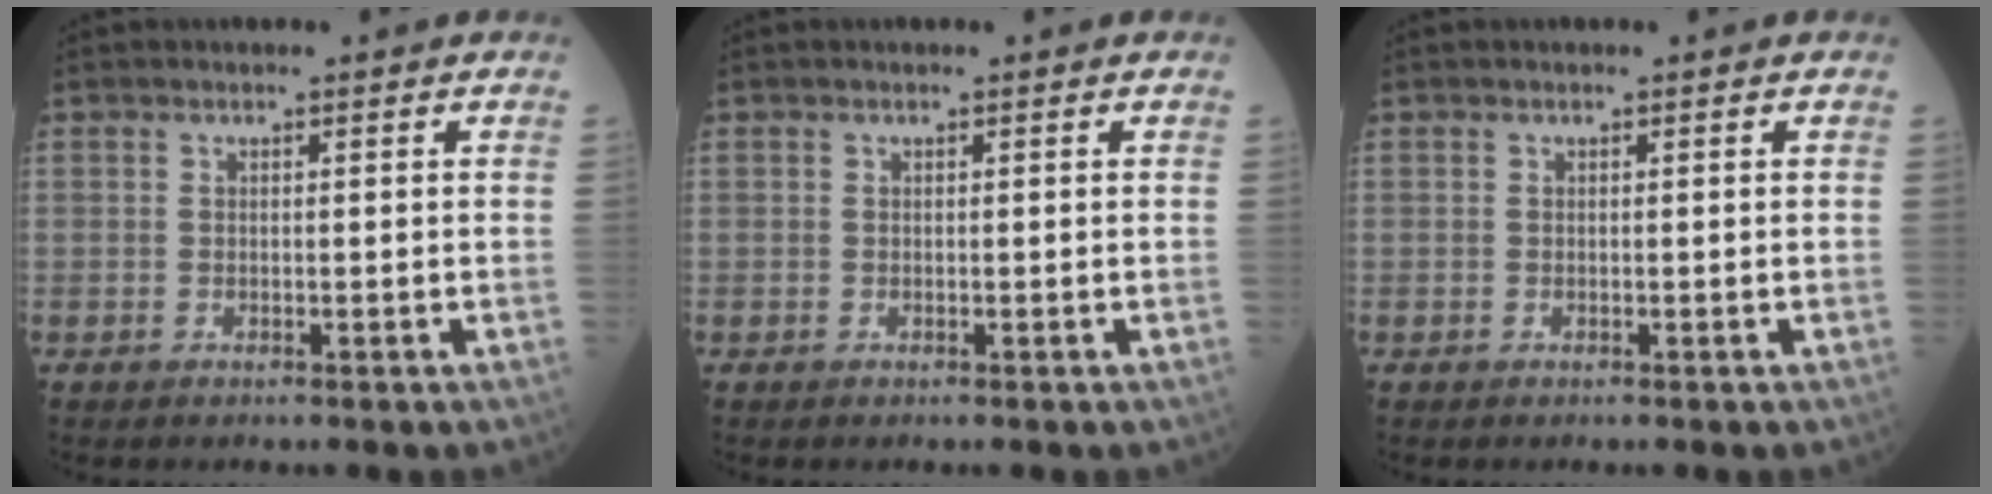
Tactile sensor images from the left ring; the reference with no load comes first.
{"total": 0.0}
{"total": 0.0}